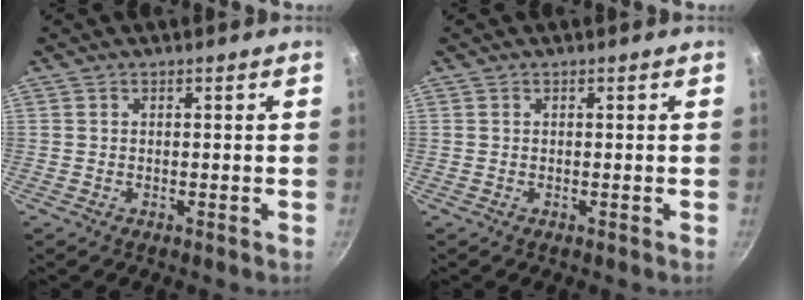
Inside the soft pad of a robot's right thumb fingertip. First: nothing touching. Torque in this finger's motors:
{"motor_torque": [-0.43, 0.05, 0.00, 0.00, -0.02]}